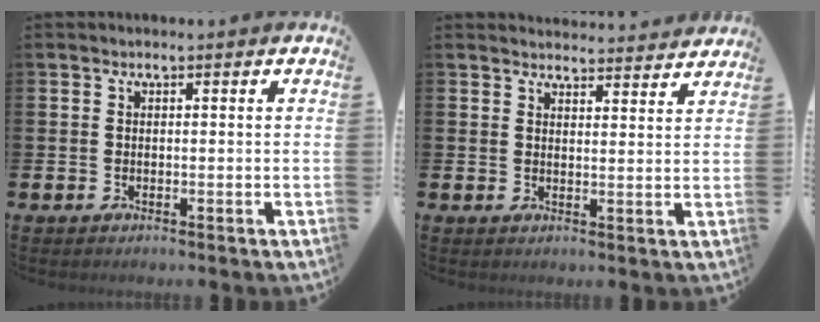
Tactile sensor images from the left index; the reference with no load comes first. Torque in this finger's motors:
{"motor_torque": [0.82, -1.32, 0.24, 0.01]}